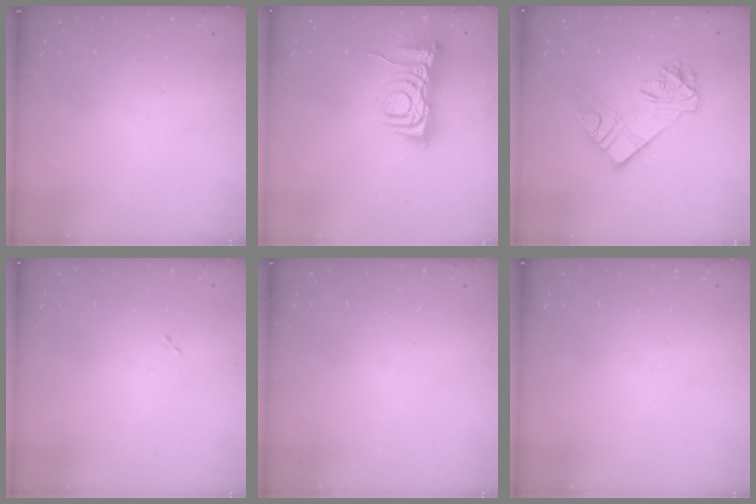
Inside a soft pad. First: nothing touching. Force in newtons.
{"total": 8.2, "press": 8.1, "slide": 1.1}
{"total": 12.4, "press": 12.3, "slide": 1.3}
{"total": 2.2, "press": 2.2, "slide": 0.1}
{"total": 0.0}
{"total": 0.0}